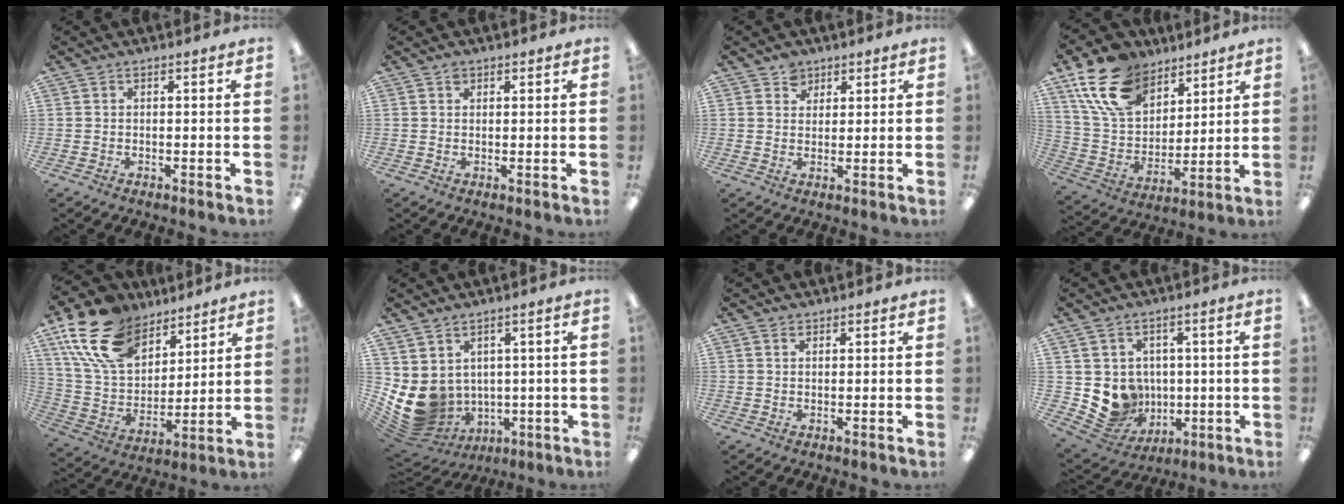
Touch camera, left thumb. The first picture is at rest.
{"total": 1.4, "force": [0.8, 1.0, 0.5], "torque": [-0.012, 0.002, 0.015]}
{"total": 3.7, "force": [2.5, 2.7, 0.4], "torque": [0.000, -0.005, 0.045]}
{"total": 18.2, "force": [11.5, 11.4, 8.4], "torque": [-0.173, -0.040, 0.221]}
{"total": 19.9, "force": [13.1, 11.6, 9.6], "torque": [-0.207, -0.057, 0.245]}
{"total": 9.4, "force": [0.8, 8.3, 4.2], "torque": [-0.112, -0.027, 0.027]}
{"total": 1.2, "force": [0.9, 0.7, 0.4], "torque": [-0.010, 0.001, 0.016]}
{"total": 8.9, "force": [0.6, 8.7, 1.8], "torque": [-0.048, -0.018, 0.023]}